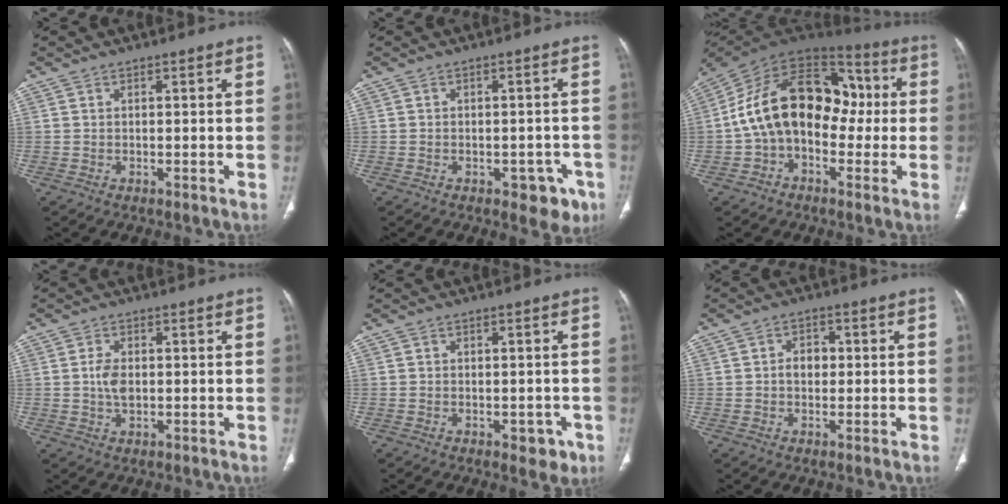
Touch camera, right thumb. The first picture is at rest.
{"total": 5.6, "force": [-2.8, 3.5, 3.3], "torque": [-0.007, 0.014, -0.032]}
{"total": 19.1, "force": [-0.9, 13.1, 13.9], "torque": [-0.200, 0.057, -0.028]}
{"total": 3.5, "force": [0.0, 2.2, 2.8], "torque": [-0.053, 0.002, -0.001]}
{"total": 3.8, "force": [-1.7, 2.5, 2.3], "torque": [-0.003, 0.006, -0.018]}
{"total": 3.3, "force": [0.0, 2.6, 2.1], "torque": [-0.018, 0.010, -0.004]}